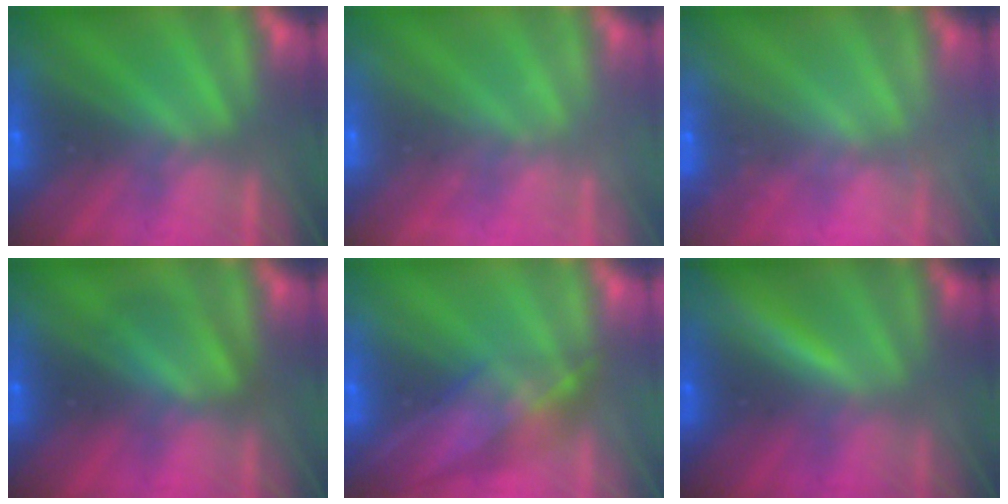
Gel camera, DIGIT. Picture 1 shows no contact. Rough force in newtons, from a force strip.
{"total": 2.3}
{"total": 2.6}
{"total": 2.5}
{"total": 4.3}
{"total": 1.9}